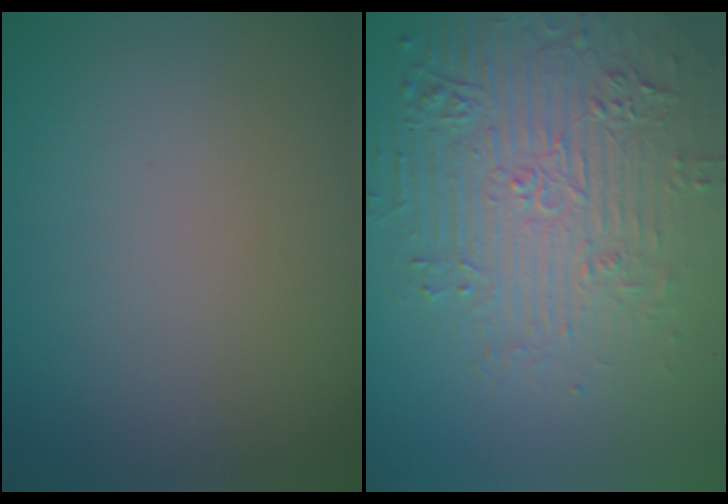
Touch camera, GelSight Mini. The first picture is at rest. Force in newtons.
{"total": 6.4, "press": 5.1, "slide": 4.0}